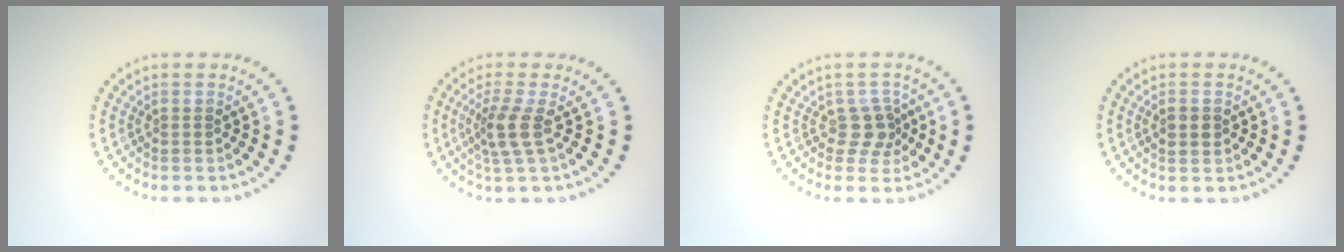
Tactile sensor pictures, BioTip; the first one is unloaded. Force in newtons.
{"total": 2.6, "press": 2.0, "slide": 1.7}
{"total": 2.3, "press": 1.9, "slide": 1.3}
{"total": 1.3, "press": 1.3, "slide": 0.1}